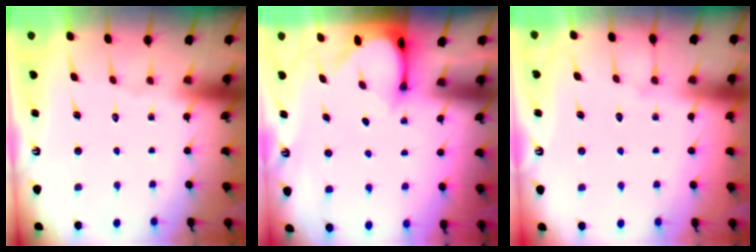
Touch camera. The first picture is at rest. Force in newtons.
{"total": 2.9, "press": 2.9, "slide": 0.2}
{"total": 2.6, "press": 2.6, "slide": 0.4}